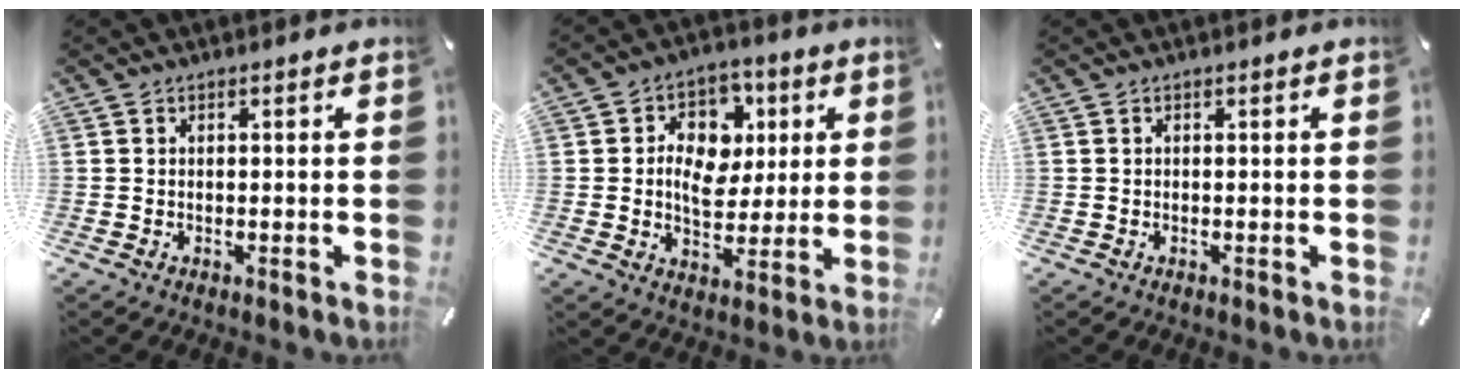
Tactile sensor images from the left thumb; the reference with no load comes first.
{"total": 11.0, "force": [1.3, 9.0, 6.1], "torque": [-0.085, 0.008, 0.026]}
{"total": 0.0}